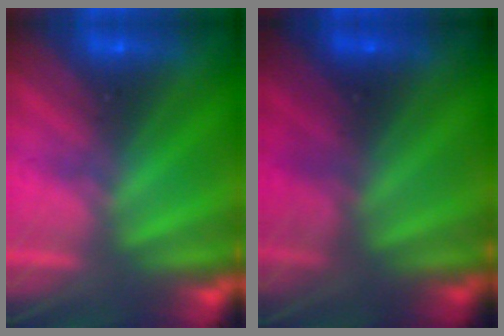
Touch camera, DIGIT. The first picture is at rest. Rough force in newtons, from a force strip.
{"total": 2.6}